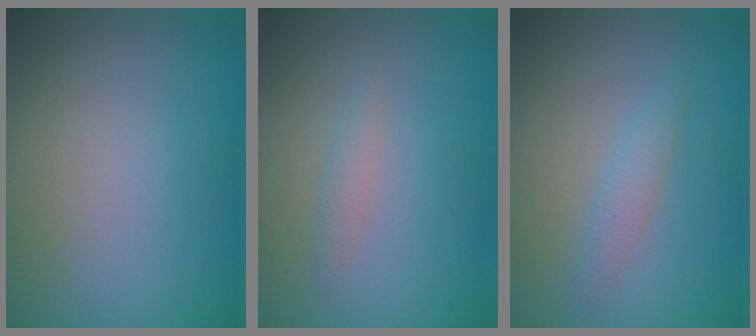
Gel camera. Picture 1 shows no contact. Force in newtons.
{"total": 1.0, "press": 1.0, "slide": 0.0}
{"total": 1.6, "press": 1.6, "slide": 0.1}